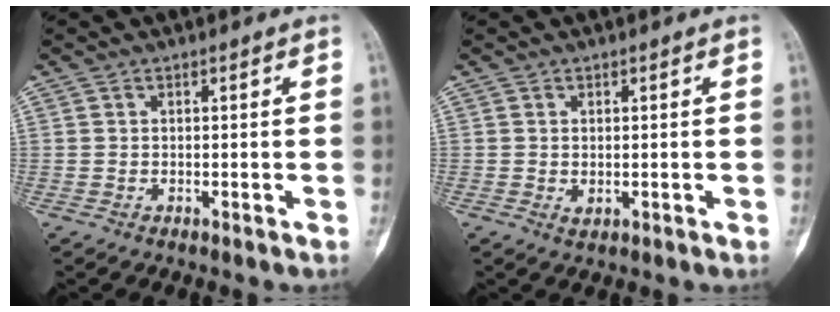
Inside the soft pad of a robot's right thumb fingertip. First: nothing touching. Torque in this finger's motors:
{"motor_torque": [-0.23, 0.29, 0.09, 0.21, -0.08]}